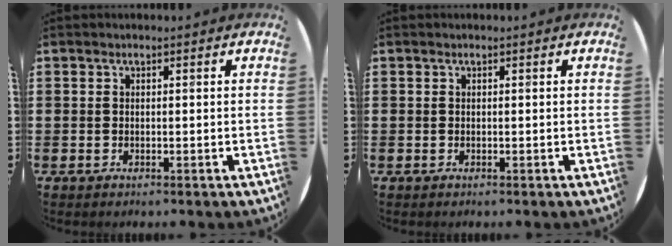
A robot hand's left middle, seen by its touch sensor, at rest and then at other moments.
{"total": 0.0}